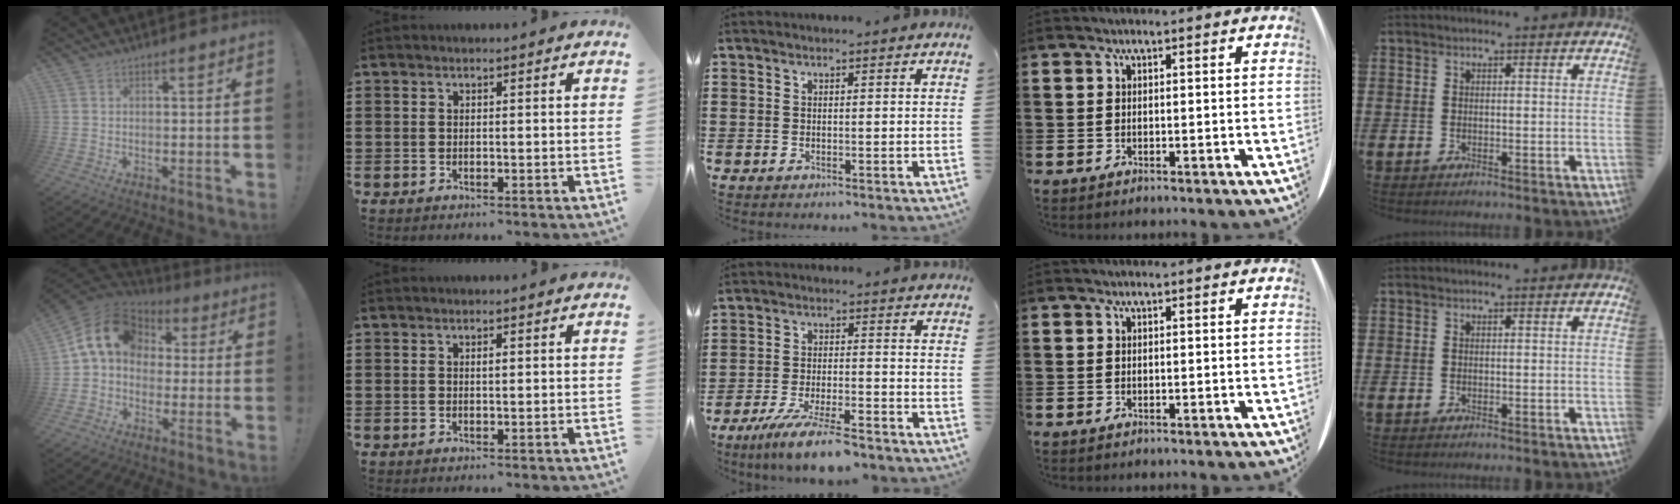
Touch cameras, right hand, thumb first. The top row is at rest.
{"thumb": {"total": 14.0, "force": [3.2, 10.7, 8.5], "torque": [-0.147, 0.003, 0.061]}, "index": {"total": 0.9, "force": [0.2, 0.3, 0.8], "torque": [-0.017, 0.001, 0.003]}, "middle": {"total": 7.4, "force": [-6.1, 0.6, 4.2], "torque": [-0.087, -0.011, -0.113]}}